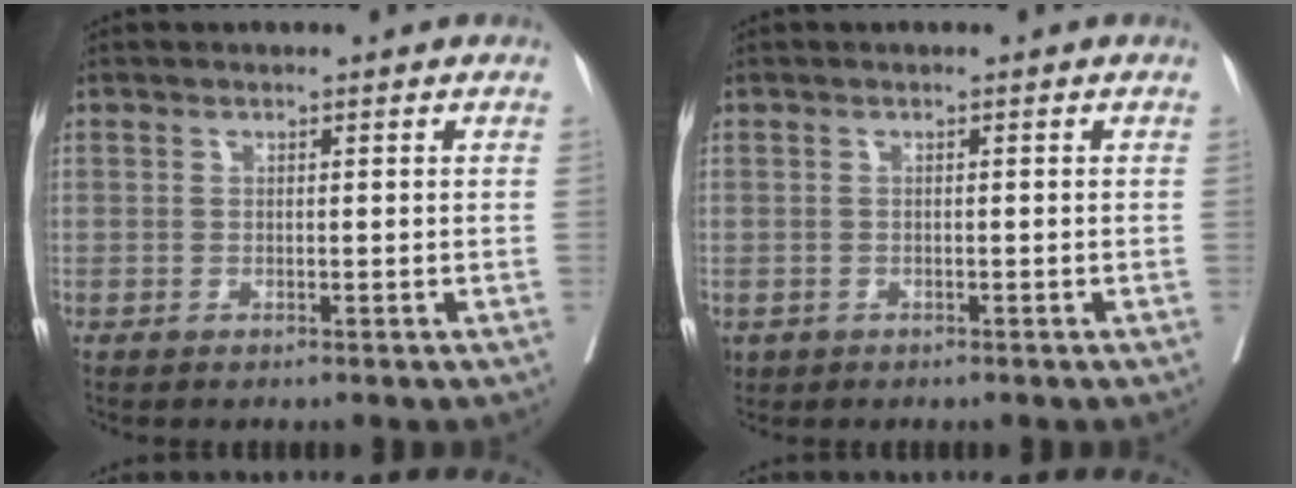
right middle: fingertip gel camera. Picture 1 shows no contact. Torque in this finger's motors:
{"motor_torque": [0.40, -0.38, 0.02, 0.04]}